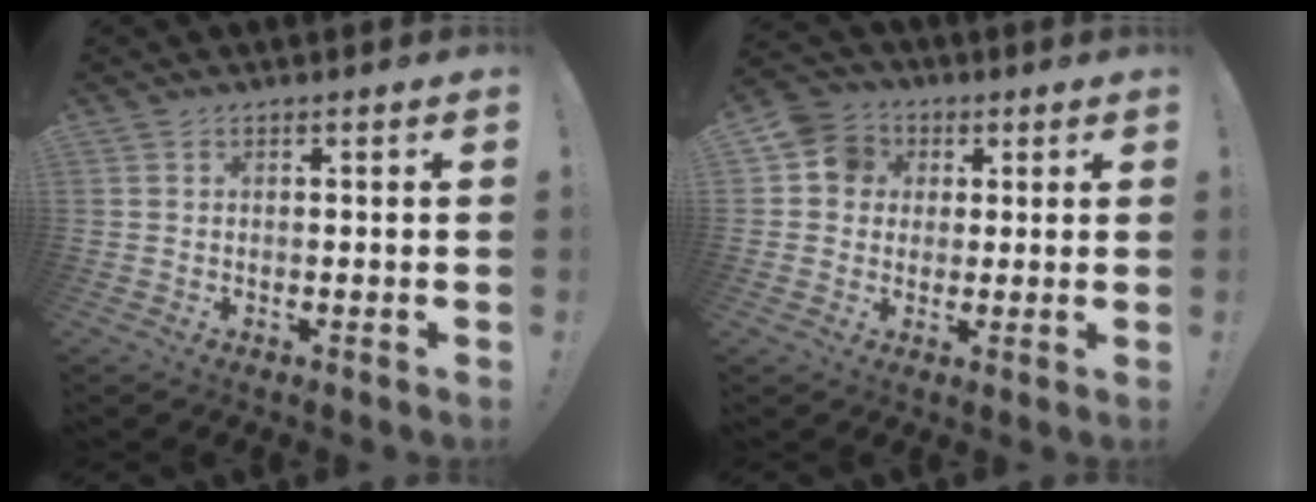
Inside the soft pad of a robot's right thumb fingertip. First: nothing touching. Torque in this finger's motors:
{"motor_torque": [0.97, 1.00, 0.34, 0.02, 0.01]}